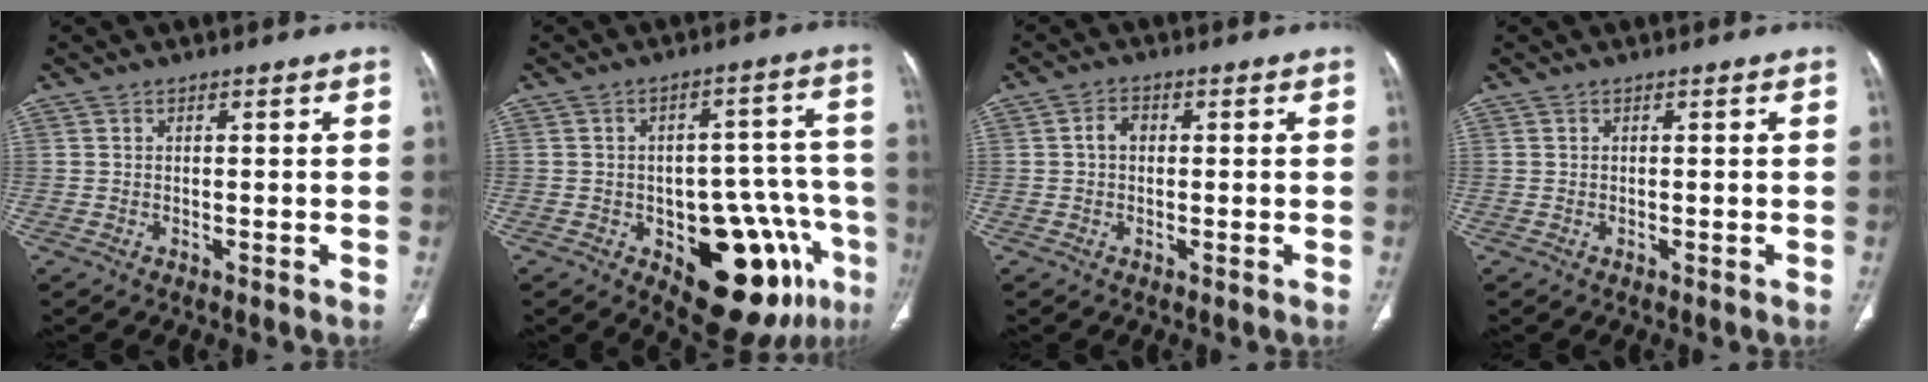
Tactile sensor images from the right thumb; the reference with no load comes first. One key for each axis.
{"total": 19.4, "fx": -8.2, "fy": 8.9, "fz": 15.1, "tx": -0.129, "ty": 0.044, "tz": -0.091}
{"total": 2.5, "fx": 0.2, "fy": 1.8, "fz": 1.7, "tx": -0.027, "ty": 0.010, "tz": 0.000}
{"total": 0.0}